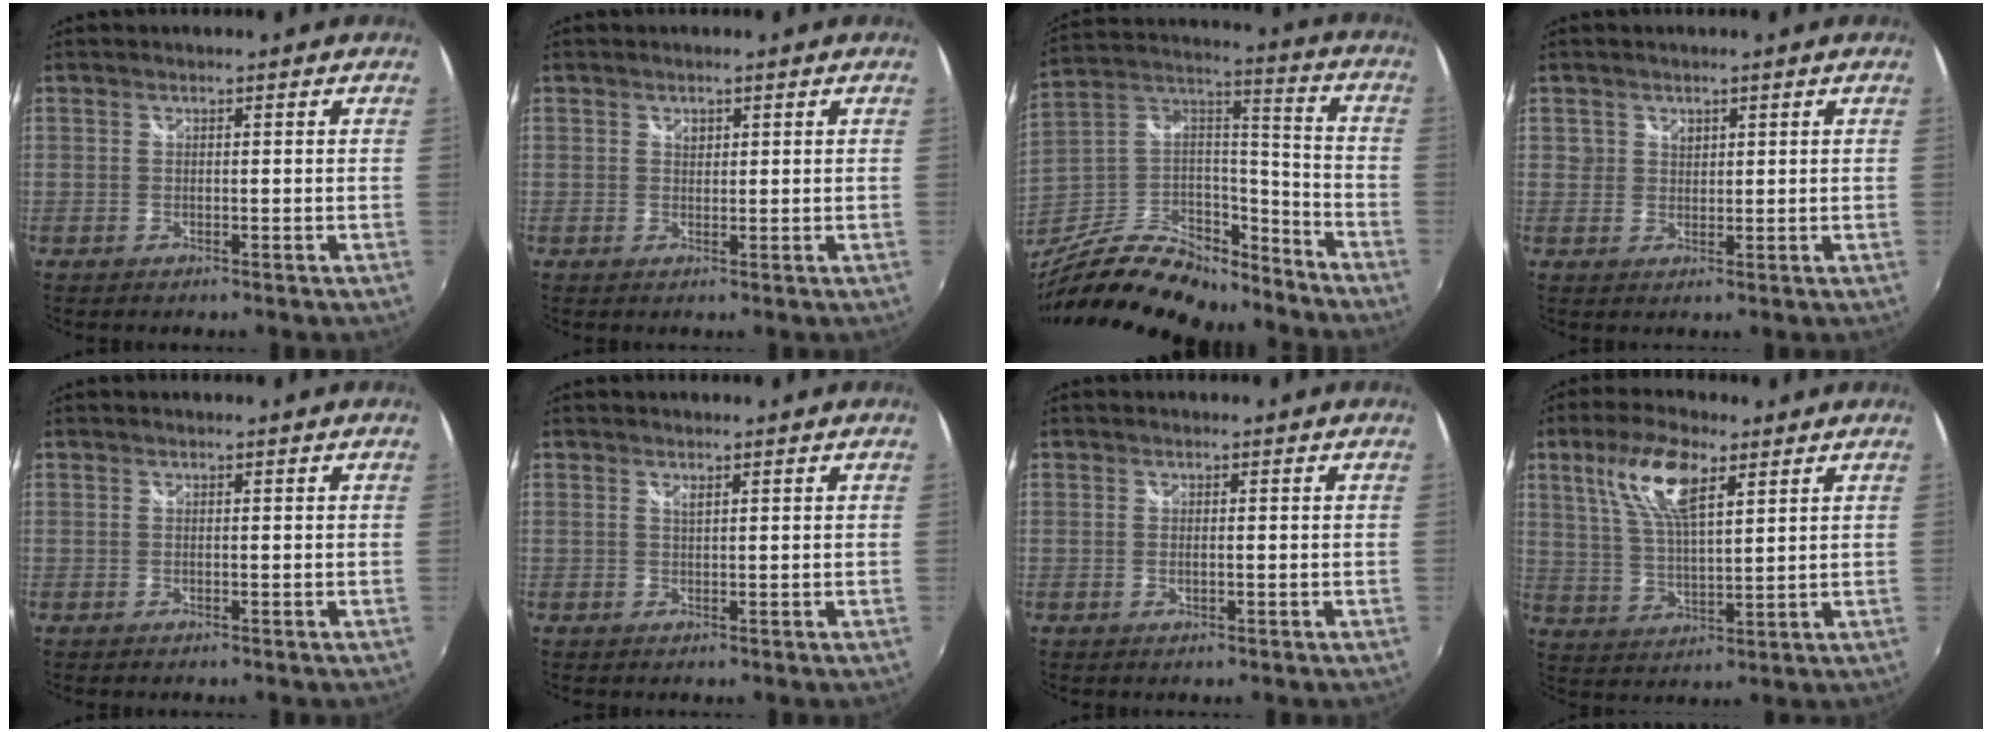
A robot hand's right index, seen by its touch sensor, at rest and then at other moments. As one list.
[{"total": 1.2, "force": [0.6, 1.0, 0.5], "torque": [-0.005, 0.003, 0.010]}, {"total": 27.3, "force": [-21.7, 10.2, 13.1], "torque": [-0.265, 0.017, -0.347]}, {"total": 2.1, "force": [1.1, 1.7, 0.3], "torque": [0.001, 0.004, 0.018]}, {"total": 0.0}, {"total": 0.9, "force": [0.6, 0.2, 0.7], "torque": [-0.012, 0.001, 0.010]}, {"total": 1.3, "force": [0.0, 0.5, 1.2], "torque": [-0.025, -0.001, -0.001]}, {"total": 11.0, "force": [5.6, 3.7, 8.8], "torque": [-0.173, 0.012, 0.110]}]